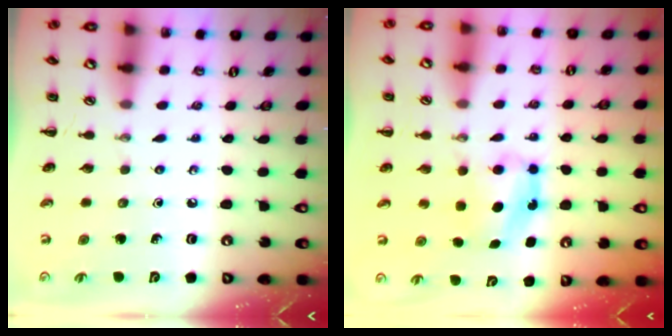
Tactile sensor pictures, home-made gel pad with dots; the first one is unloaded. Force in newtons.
{"total": 5.6, "press": 5.5, "slide": 0.9}